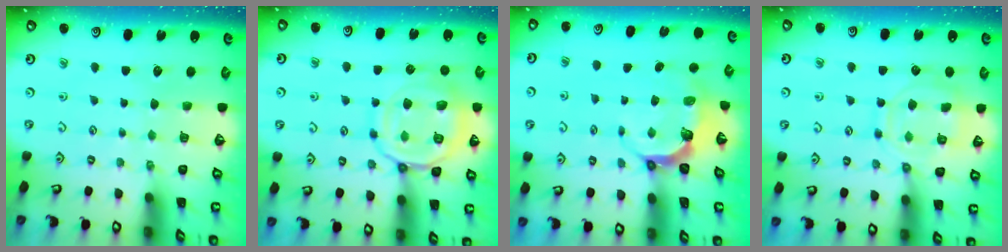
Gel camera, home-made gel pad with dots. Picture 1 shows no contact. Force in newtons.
{"total": 16.2, "press": 16.1, "slide": 1.6}
{"total": 7.0, "press": 5.8, "slide": 3.9}
{"total": 11.0, "press": 11.0, "slide": 0.5}